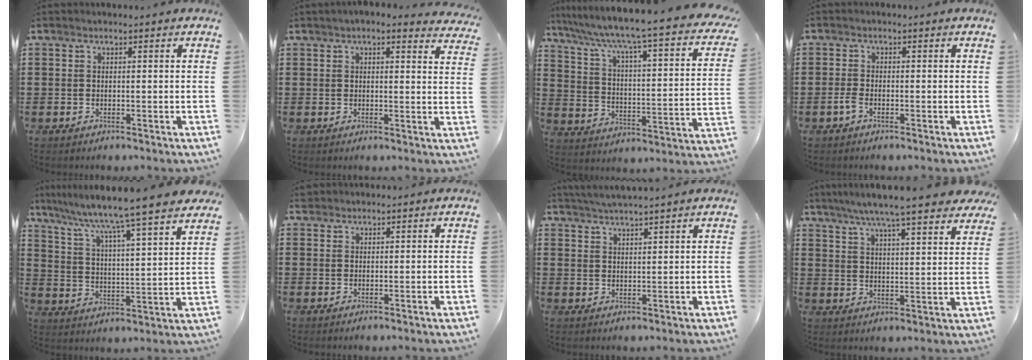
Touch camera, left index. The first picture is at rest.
{"total": 2.8, "force": [2.5, 0.3, 1.2], "torque": [-0.031, -0.005, 0.046]}
{"total": 5.0, "force": [3.6, -0.3, 3.4], "torque": [-0.085, -0.045, 0.045]}
{"total": 1.8, "force": [-1.0, 0.5, 1.3], "torque": [-0.040, -0.005, -0.024]}
{"total": 6.9, "force": [5.9, -1.5, 3.3], "torque": [-0.088, -0.055, 0.088]}
{"total": 1.1, "force": [1.0, 0.5, 0.2], "torque": [-0.006, 0.004, 0.019]}
{"total": 3.0, "force": [2.9, -0.7, 0.4], "torque": [-0.017, -0.007, 0.054]}
{"total": 6.6, "force": [5.8, -0.4, 3.1], "torque": [-0.083, -0.030, 0.099]}